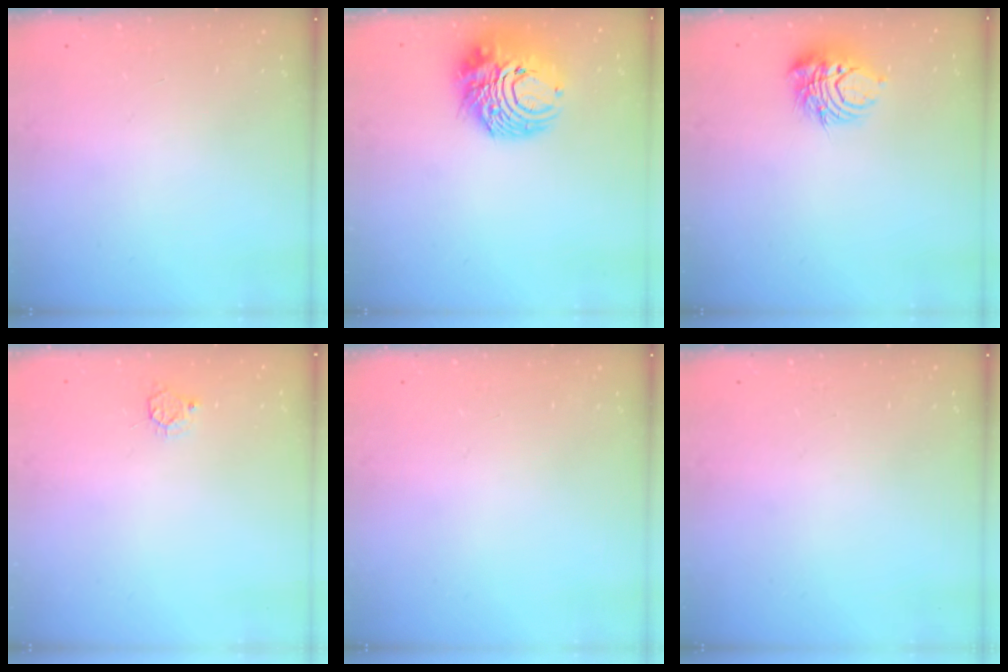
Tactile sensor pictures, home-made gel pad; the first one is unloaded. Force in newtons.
{"total": 12.6, "press": 12.5, "slide": 1.5}
{"total": 9.1, "press": 9.1, "slide": 0.6}
{"total": 3.7, "press": 3.7, "slide": 0.4}
{"total": 0.0}
{"total": 0.0}